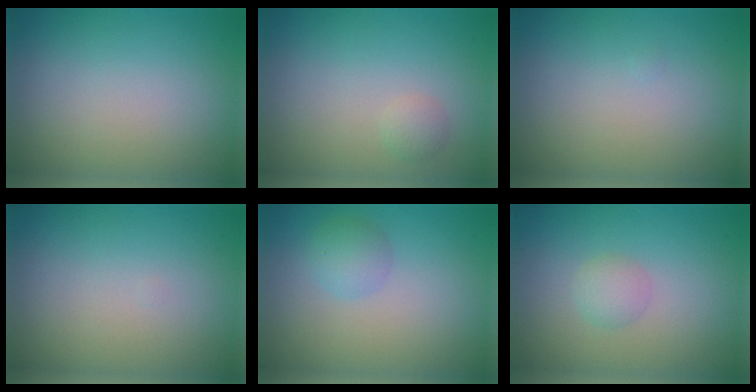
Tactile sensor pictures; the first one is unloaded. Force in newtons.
{"total": 1.0, "press": 1.0, "slide": 0.1}
{"total": 0.0}
{"total": 0.0}
{"total": 1.8, "press": 1.7, "slide": 0.2}
{"total": 1.5, "press": 1.5, "slide": 0.1}